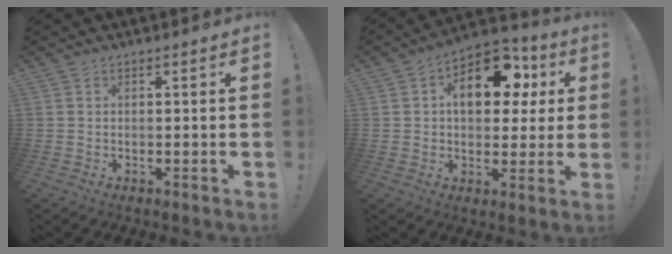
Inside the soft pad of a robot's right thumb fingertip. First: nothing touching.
{"total": 16.4, "force": [5.3, 10.2, 11.6], "torque": [-0.164, -0.010, 0.093]}